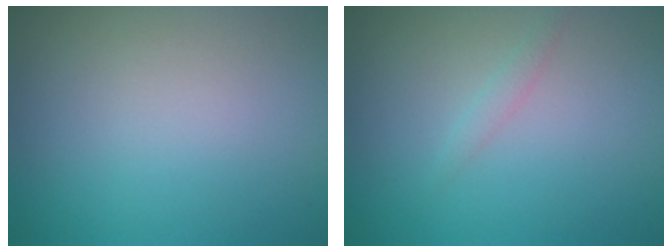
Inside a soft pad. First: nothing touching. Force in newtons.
{"total": 0.8, "press": 0.8, "slide": 0.0}